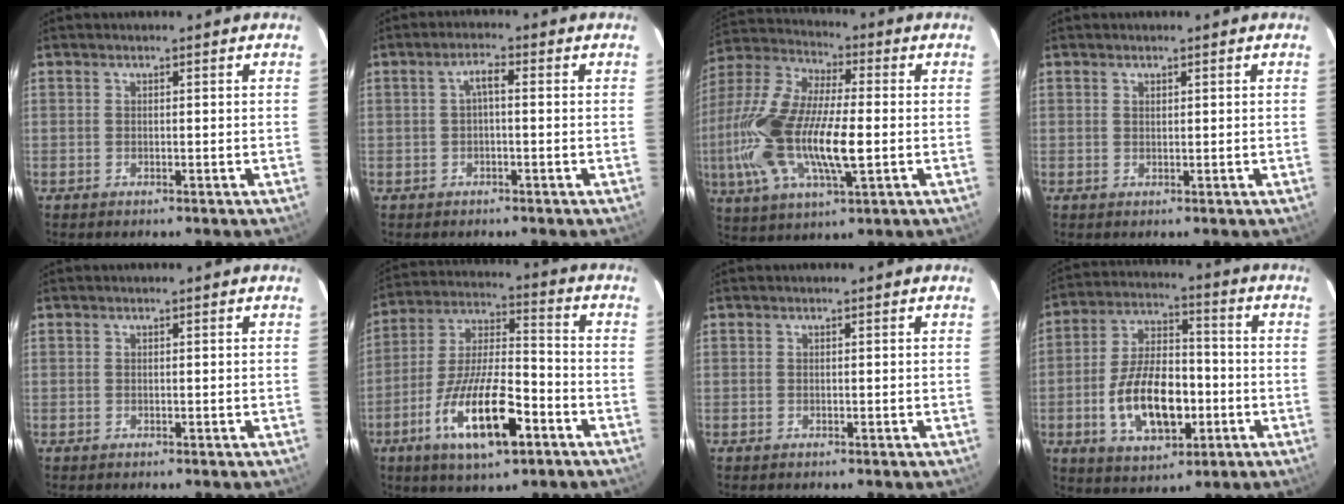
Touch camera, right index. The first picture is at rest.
{"total": 2.5, "force": [-0.2, 0.7, 2.4], "torque": [-0.048, 0.011, -0.002]}
{"total": 21.7, "force": [-2.8, 7.6, 20.1], "torque": [-0.413, -0.007, -0.059]}
{"total": 0.7, "force": [0.4, 0.4, 0.3], "torque": [-0.005, 0.002, 0.008]}
{"total": 0.0}
{"total": 17.2, "force": [-8.3, 5.2, 14.1], "torque": [-0.281, -0.014, -0.149]}
{"total": 0.0}
{"total": 15.2, "force": [-4.0, 7.9, 12.3], "torque": [-0.238, 0.013, -0.058]}